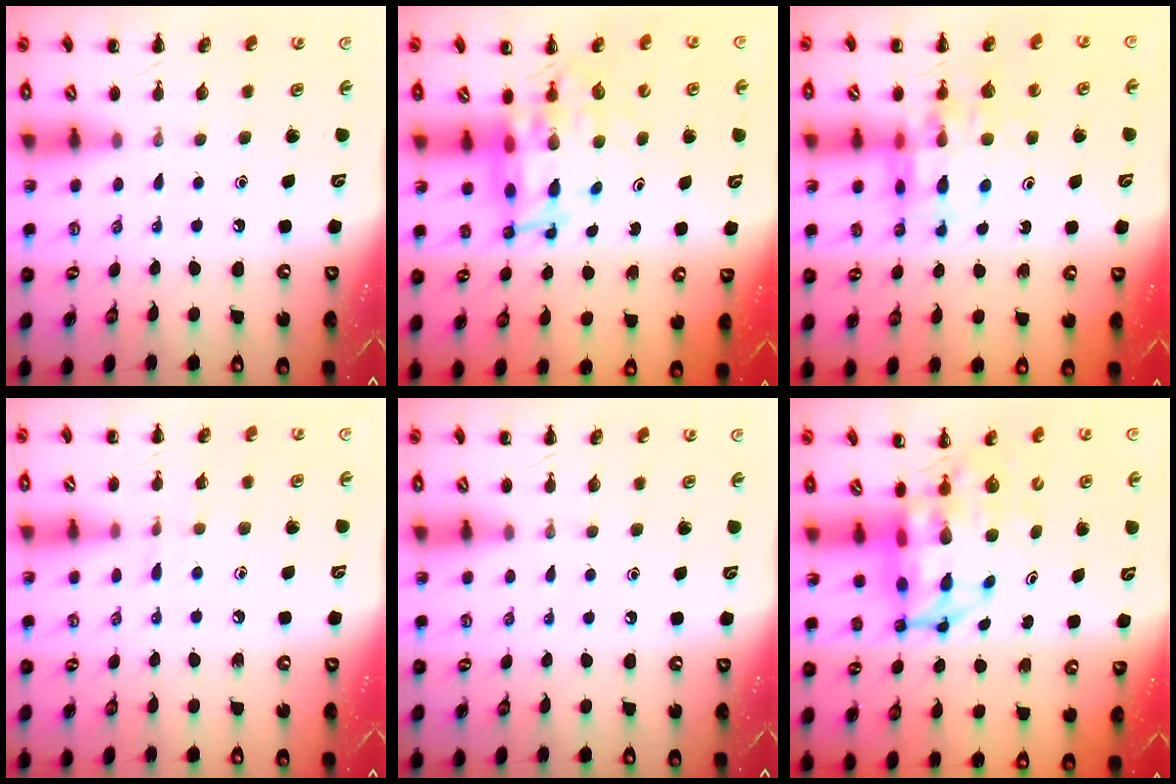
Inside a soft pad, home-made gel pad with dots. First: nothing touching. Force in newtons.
{"total": 7.4, "press": 7.0, "slide": 2.3}
{"total": 12.0, "press": 11.4, "slide": 3.6}
{"total": 5.5, "press": 5.1, "slide": 2.2}
{"total": 0.0}
{"total": 7.4, "press": 7.0, "slide": 2.3}